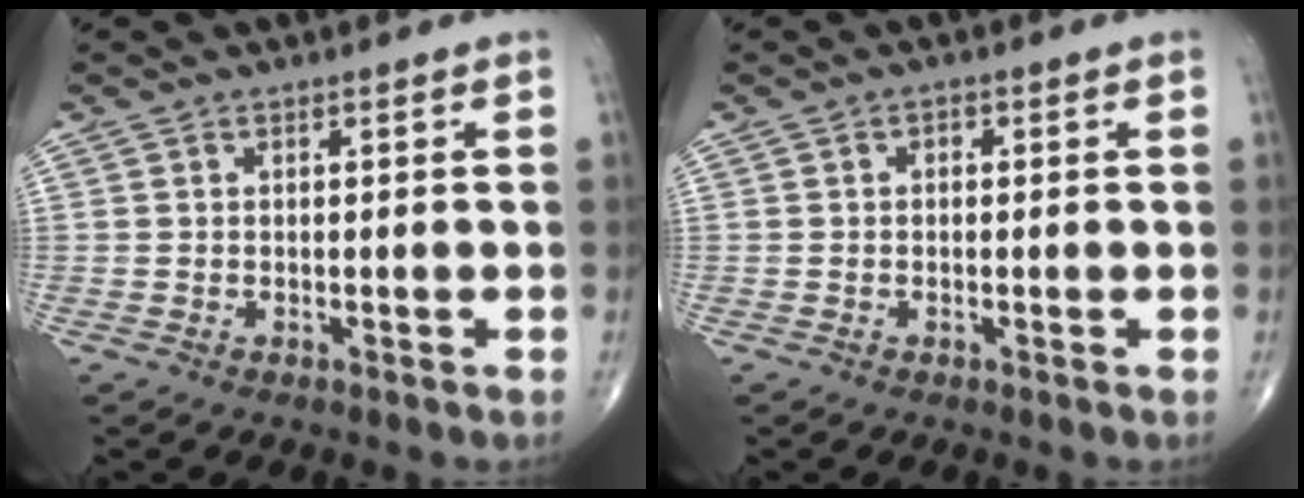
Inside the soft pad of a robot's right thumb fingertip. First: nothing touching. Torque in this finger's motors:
{"motor_torque": [-0.03, -0.19, 0.27, 0.05, 0.03]}